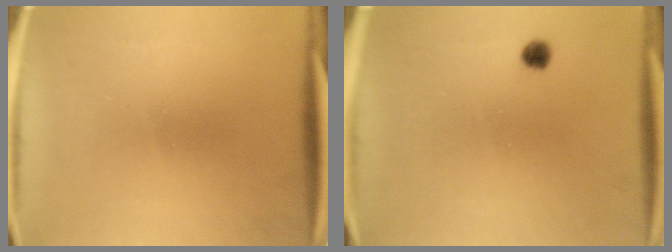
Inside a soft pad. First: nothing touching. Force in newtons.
{"total": 1.8}